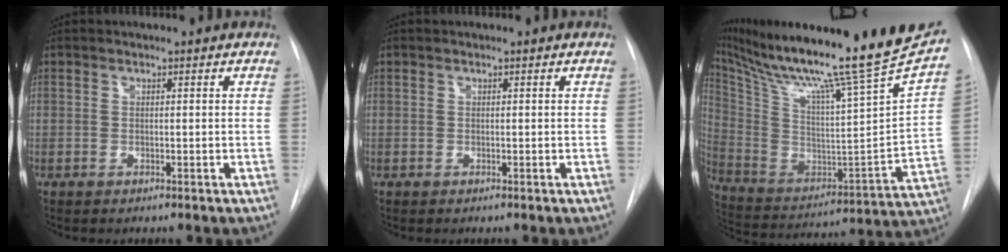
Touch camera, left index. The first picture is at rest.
{"total": 0.0}
{"total": 31.7, "force": [26.1, -0.3, 18.1], "torque": [-0.327, -0.074, 0.389]}